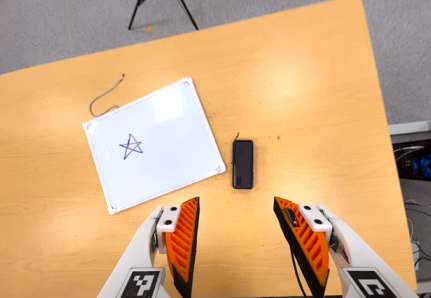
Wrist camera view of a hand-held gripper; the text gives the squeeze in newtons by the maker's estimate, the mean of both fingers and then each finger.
{"total": 0.0}